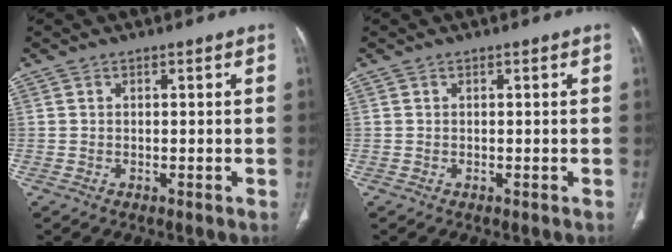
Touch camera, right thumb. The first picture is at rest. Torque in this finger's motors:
{"motor_torque": [0.00, 0.00, 0.06, 0.06, 0.00]}